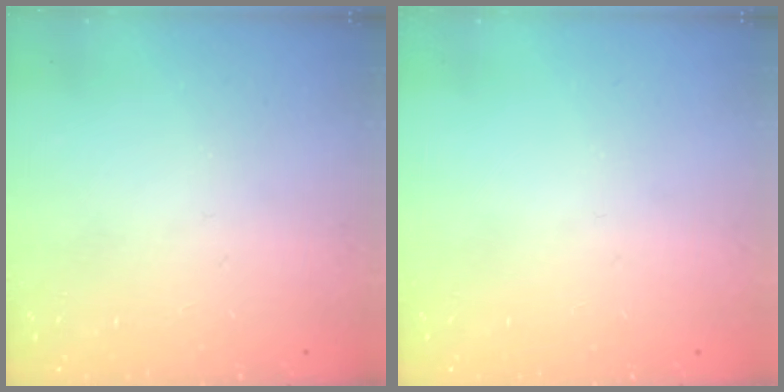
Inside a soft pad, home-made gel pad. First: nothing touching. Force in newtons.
{"total": 0.0}